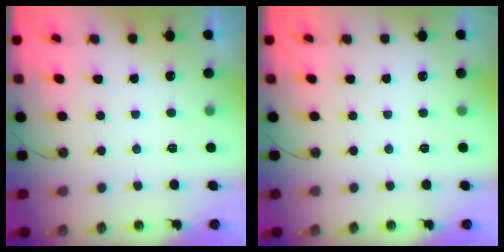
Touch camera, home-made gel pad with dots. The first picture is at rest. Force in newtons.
{"total": 0.0}